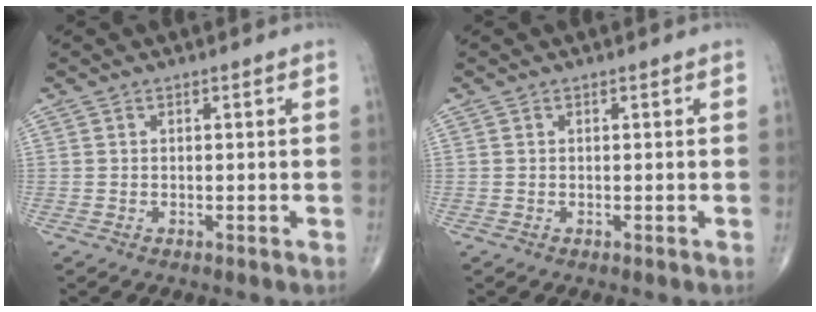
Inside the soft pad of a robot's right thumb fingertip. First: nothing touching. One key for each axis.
{"total": 0.0}